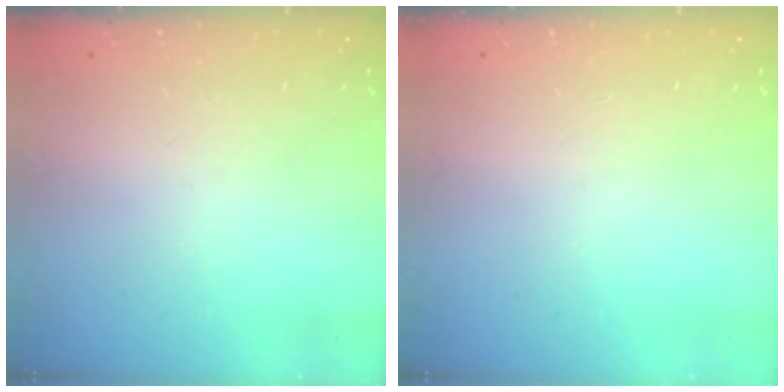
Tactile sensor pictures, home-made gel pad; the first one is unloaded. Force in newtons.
{"total": 0.0}